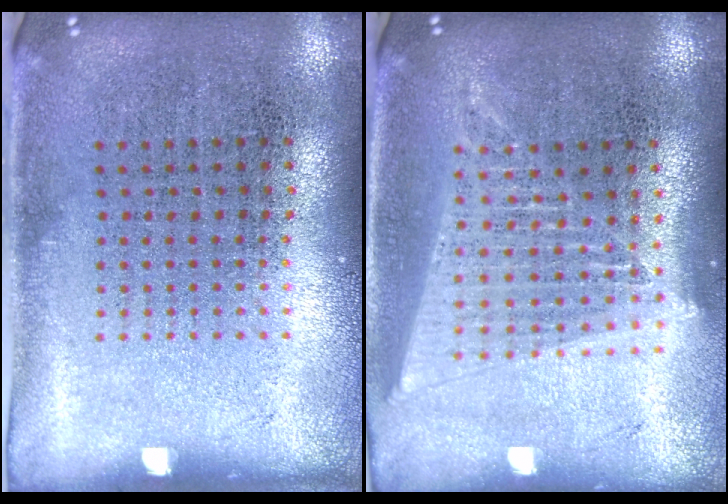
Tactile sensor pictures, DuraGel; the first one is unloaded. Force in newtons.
{"total": 1.7, "press": 1.6, "slide": 0.7}